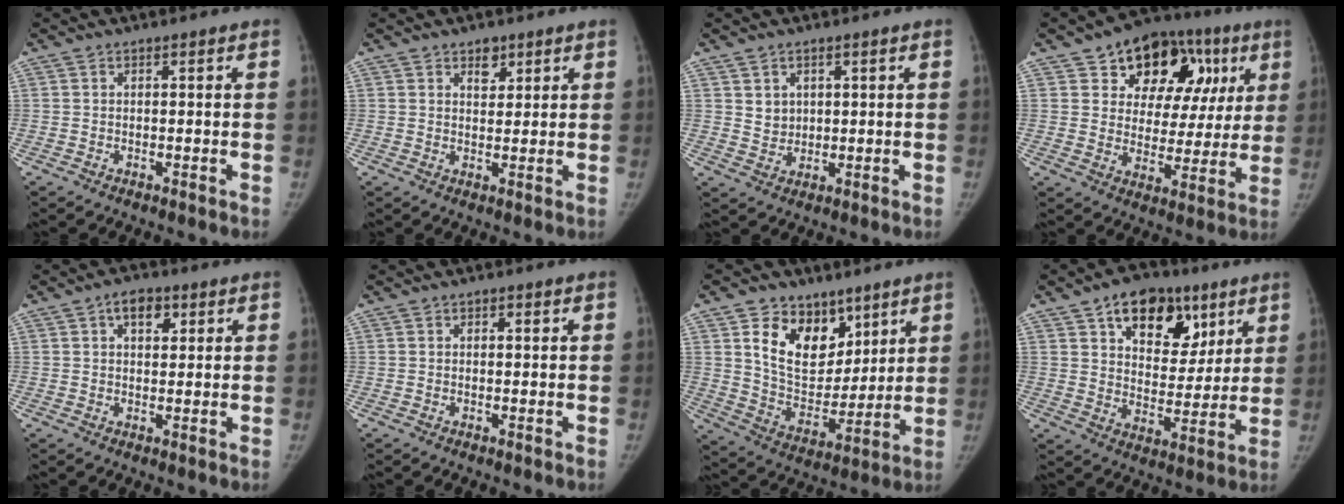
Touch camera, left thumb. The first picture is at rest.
{"total": 3.1, "force": [1.9, 2.0, 1.4], "torque": [-0.002, -0.012, 0.031]}
{"total": 3.3, "force": [1.3, 2.7, 1.2], "torque": [-0.009, -0.013, 0.031]}
{"total": 19.9, "force": [8.8, 13.3, 12.0], "torque": [-0.107, 0.005, 0.126]}
{"total": 4.8, "force": [2.1, 2.9, 3.2], "torque": [-0.031, -0.002, 0.027]}
{"total": 0.7, "force": [0.2, 0.4, 0.5], "torque": [-0.005, 0.000, 0.002]}
{"total": 15.0, "force": [7.9, 10.3, 7.6], "torque": [-0.087, -0.051, 0.150]}
{"total": 16.0, "force": [8.5, 10.0, 9.2], "torque": [-0.086, -0.032, 0.134]}